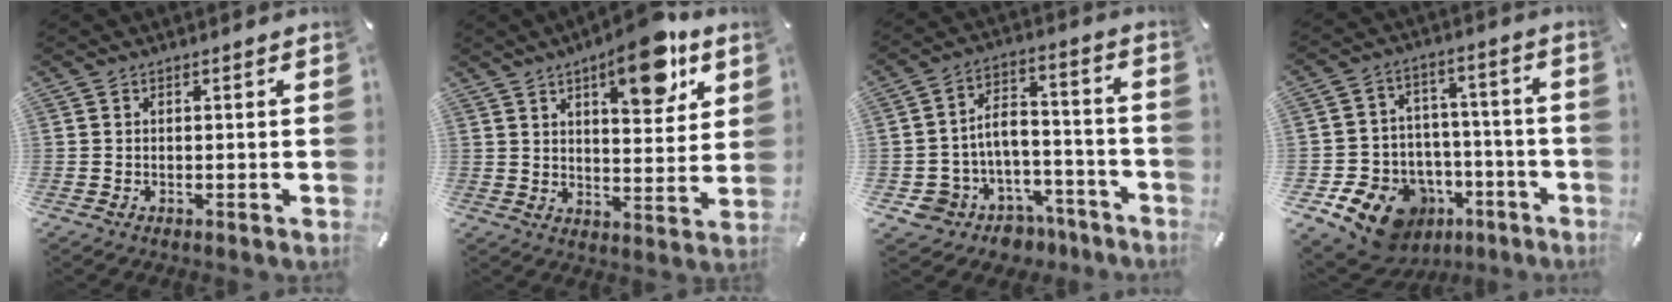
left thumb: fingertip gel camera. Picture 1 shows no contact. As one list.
[{"total": 14.5, "force": [8.9, 6.0, 9.8], "torque": [-0.117, -0.048, 0.144]}, {"total": 8.5, "force": [-2.5, 7.8, 2.1], "torque": [-0.042, 0.014, -0.031]}, {"total": 14.7, "force": [-8.8, 10.5, 5.4], "torque": [-0.086, 0.050, -0.140]}]